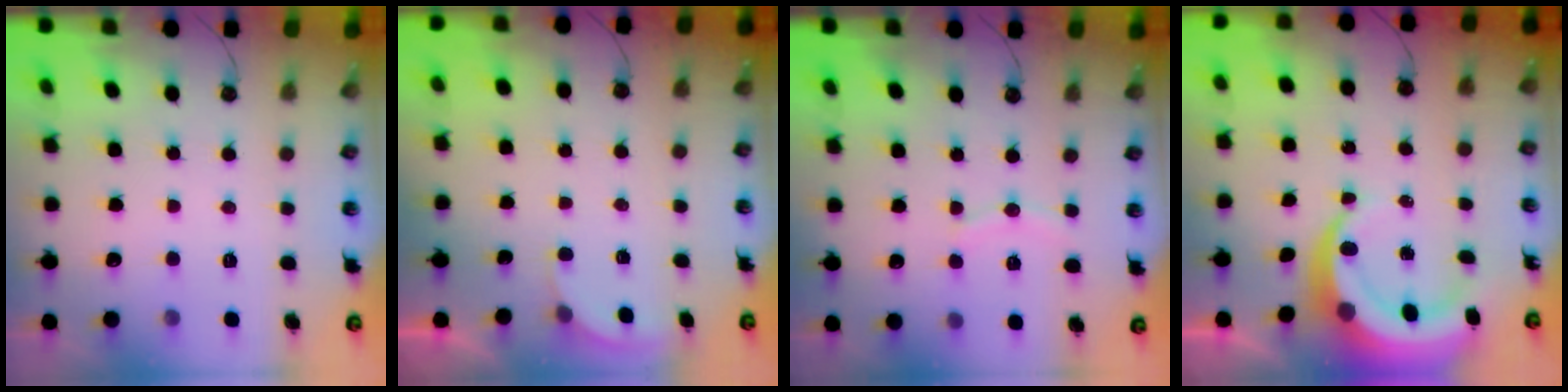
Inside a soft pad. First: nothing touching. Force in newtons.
{"total": 1.9, "press": 1.9, "slide": 0.2}
{"total": 7.0, "press": 7.0, "slide": 0.2}
{"total": 9.2, "press": 9.1, "slide": 1.2}